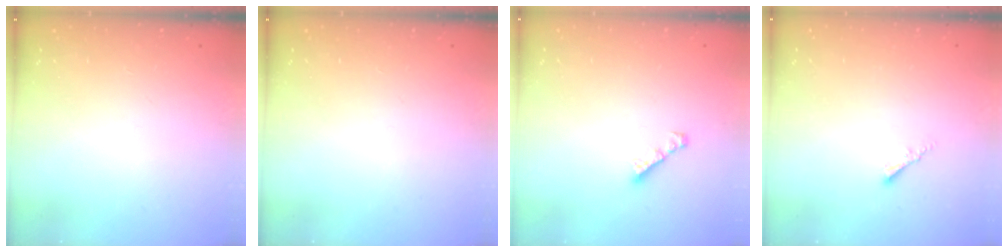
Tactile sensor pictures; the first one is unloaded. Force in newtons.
{"total": 0.0}
{"total": 2.4, "press": 2.4, "slide": 0.1}
{"total": 1.7, "press": 1.6, "slide": 0.5}